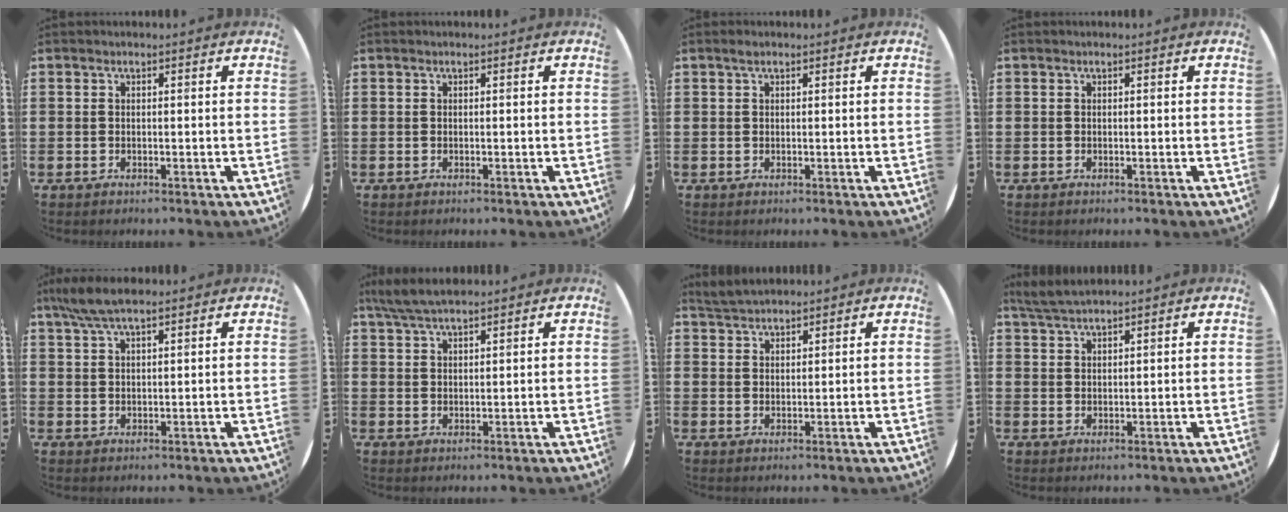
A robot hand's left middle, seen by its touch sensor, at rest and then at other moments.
{"total": 0.0}
{"total": 0.7, "force": [0.4, 0.2, 0.5], "torque": [-0.008, 0.004, 0.006]}
{"total": 0.0}
{"total": 5.0, "force": [3.7, 1.1, 3.1], "torque": [-0.068, 0.002, 0.068]}
{"total": 4.7, "force": [4.1, 0.8, 2.2], "torque": [-0.051, -0.003, 0.075]}
{"total": 3.2, "force": [3.1, 0.5, 0.4], "torque": [-0.014, -0.004, 0.060]}
{"total": 3.5, "force": [3.2, 0.2, 1.2], "torque": [-0.030, -0.001, 0.061]}